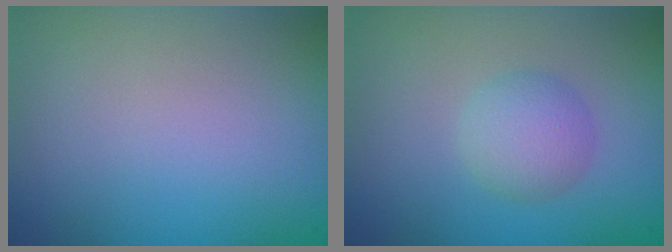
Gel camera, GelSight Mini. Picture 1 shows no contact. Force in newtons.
{"total": 2.7, "press": 2.7, "slide": 0.0}